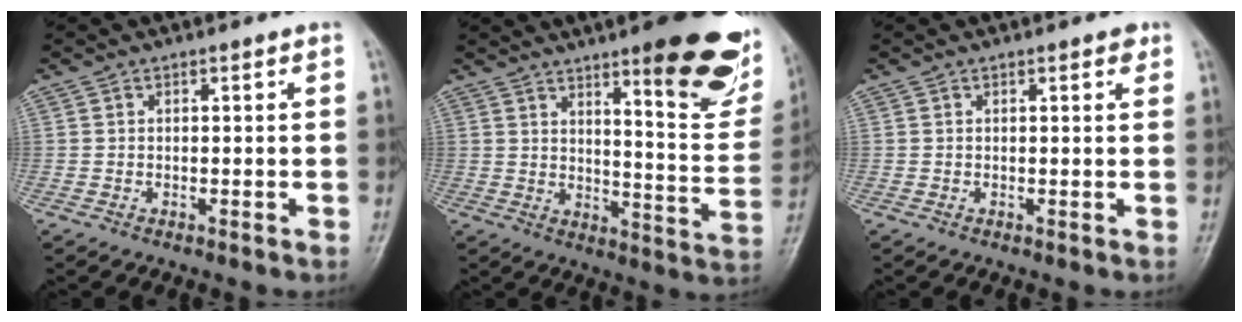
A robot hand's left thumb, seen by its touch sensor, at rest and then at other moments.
{"total": 21.5, "force": [12.6, 5.1, 16.7], "torque": [-0.175, -0.070, 0.174]}
{"total": 1.4, "force": [0.8, 0.6, 1.0], "torque": [-0.007, -0.002, 0.007]}